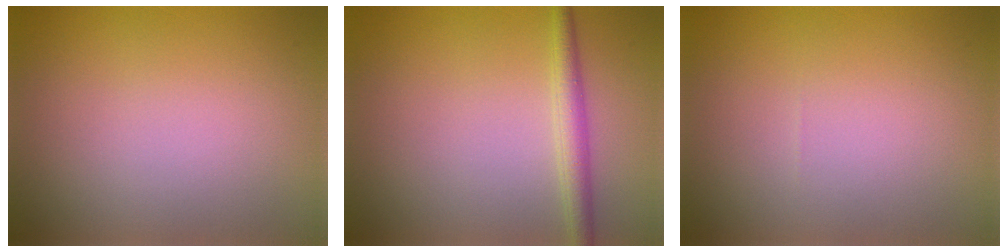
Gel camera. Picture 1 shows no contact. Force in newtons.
{"total": 2.3, "press": 2.3, "slide": 0.0}
{"total": 0.0}